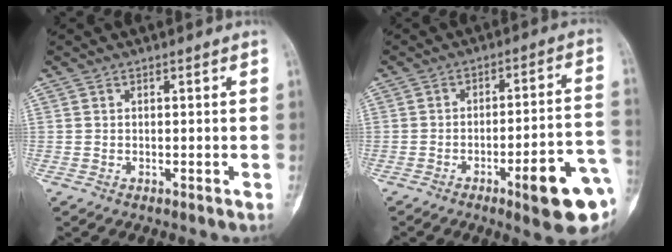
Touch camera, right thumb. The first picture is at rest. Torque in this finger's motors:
{"motor_torque": [2.04, 1.11, 1.13, -0.52, 0.26]}